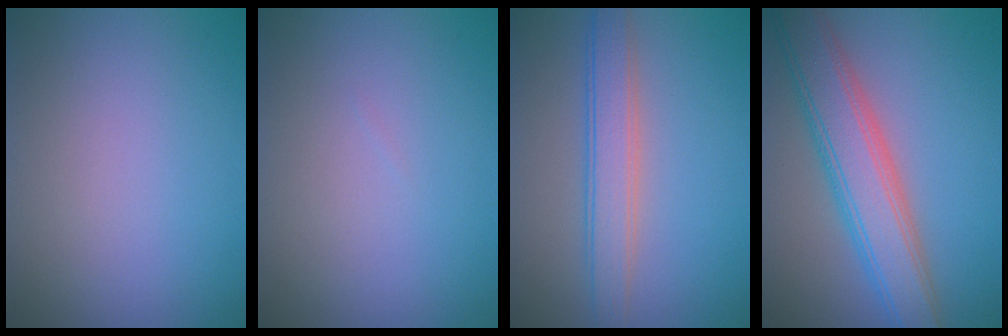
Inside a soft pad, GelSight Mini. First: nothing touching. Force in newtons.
{"total": 0.0}
{"total": 3.8, "press": 3.8, "slide": 0.2}
{"total": 7.0, "press": 7.0, "slide": 0.3}